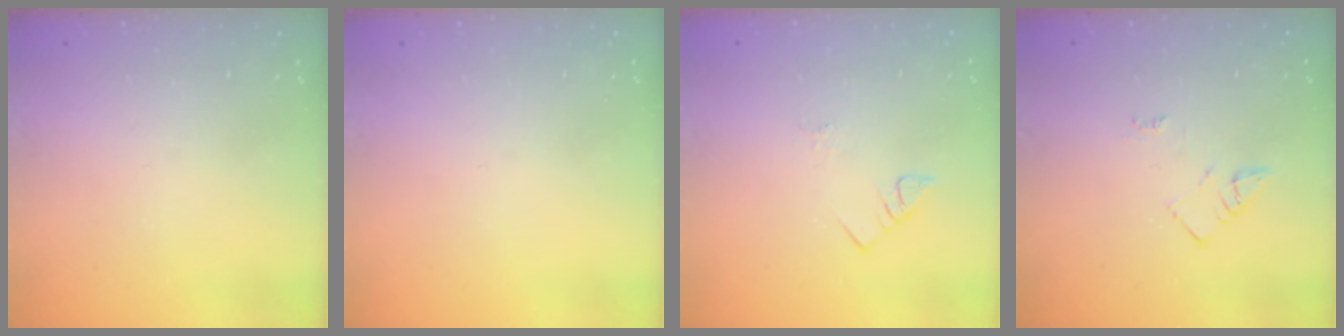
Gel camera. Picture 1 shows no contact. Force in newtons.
{"total": 0.0}
{"total": 2.8, "press": 2.8, "slide": 0.4}
{"total": 3.1, "press": 3.1, "slide": 0.4}